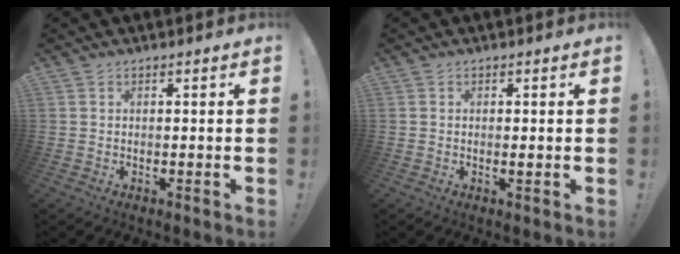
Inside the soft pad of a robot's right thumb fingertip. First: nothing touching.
{"total": 0.9, "force": [0.2, 0.0, 0.8], "torque": [-0.008, -0.006, 0.002]}